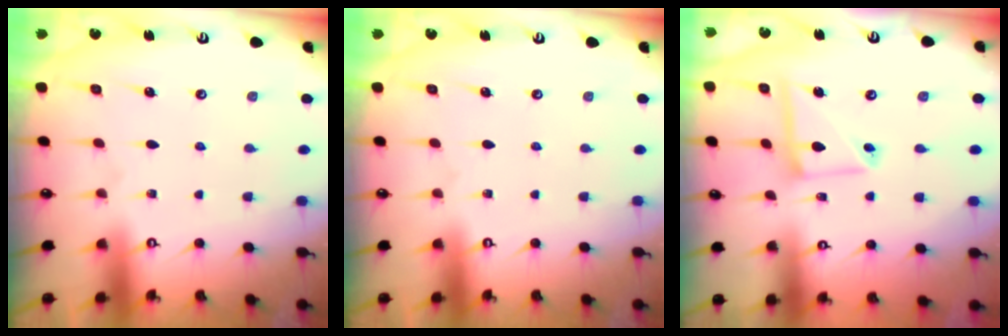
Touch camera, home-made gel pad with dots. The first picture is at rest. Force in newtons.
{"total": 0.0}
{"total": 10.1, "press": 10.1, "slide": 1.0}